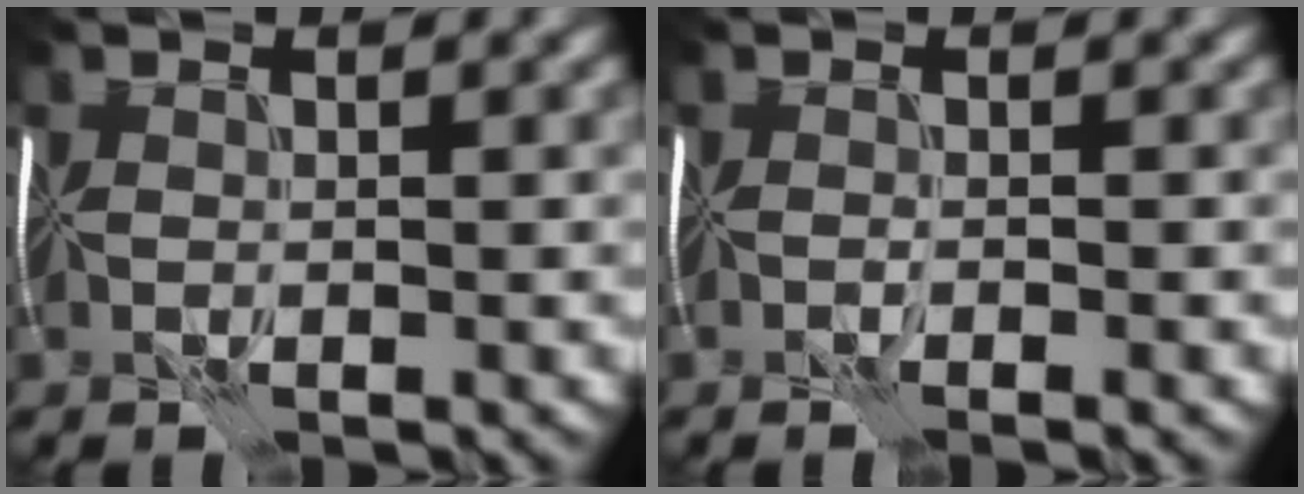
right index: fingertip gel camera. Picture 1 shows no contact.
{"total": 1.1, "force": [-0.8, 0.0, 0.7], "torque": [-0.006, -0.007, -0.011]}